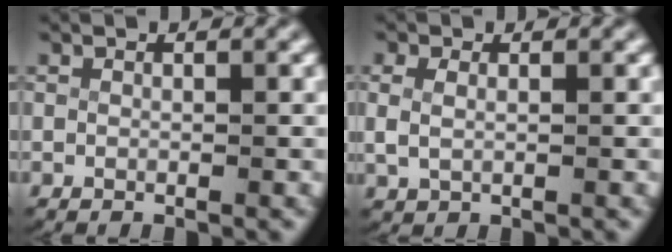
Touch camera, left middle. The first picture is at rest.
{"total": 2.1, "force": [0.4, 1.6, 1.3], "torque": [-0.043, -0.006, 0.015]}